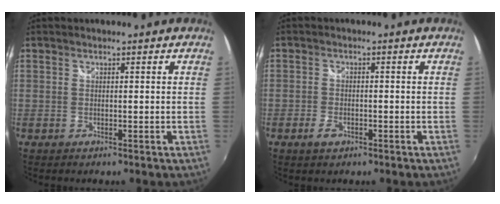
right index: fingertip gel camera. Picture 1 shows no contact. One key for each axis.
{"total": 2.8, "fx": -1.6, "fy": 1.6, "fz": 1.6, "tx": -0.038, "ty": -0.001, "tz": -0.031}